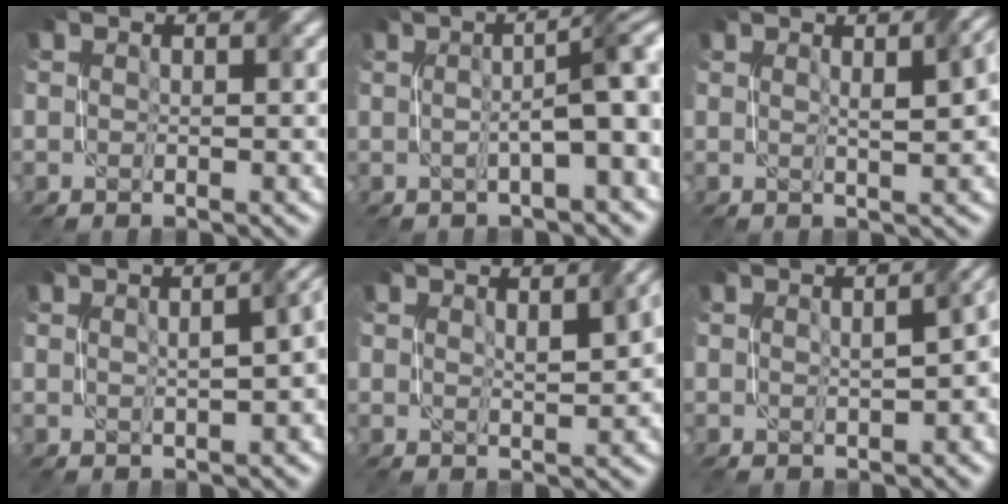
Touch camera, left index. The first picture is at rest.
{"total": 6.5, "force": [0.2, 1.4, 6.3], "torque": [-0.083, 0.015, 0.001]}
{"total": 4.5, "force": [1.2, 1.2, 4.2], "torque": [-0.030, 0.020, 0.014]}
{"total": 7.1, "force": [0.6, 3.4, 6.3], "torque": [-0.046, 0.016, 0.007]}
{"total": 3.3, "force": [1.4, 0.6, 2.9], "torque": [-0.036, 0.010, 0.023]}
{"total": 5.4, "force": [-0.1, 2.3, 4.9], "torque": [-0.054, 0.000, 0.009]}